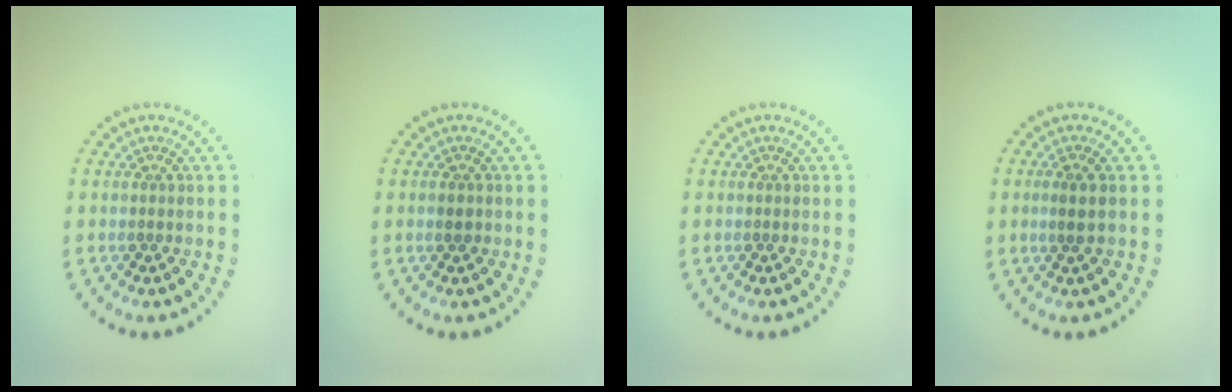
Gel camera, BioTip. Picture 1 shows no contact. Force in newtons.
{"total": 0.8, "press": 0.8, "slide": 0.1}
{"total": 0.0}
{"total": 1.6, "press": 1.4, "slide": 0.8}